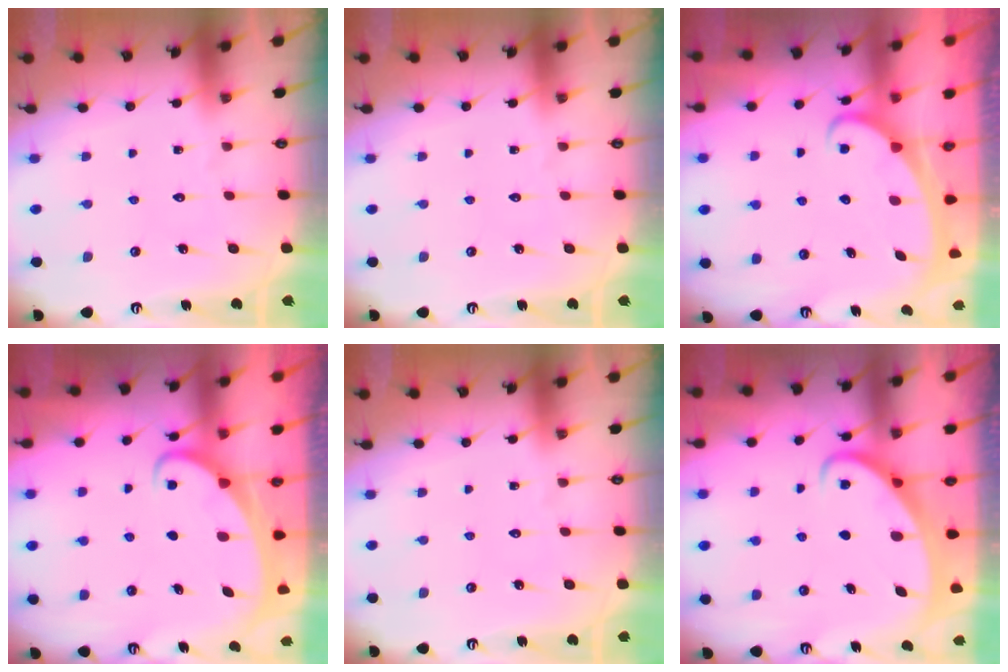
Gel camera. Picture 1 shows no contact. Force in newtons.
{"total": 0.0}
{"total": 2.3, "press": 2.3, "slide": 0.3}
{"total": 2.4, "press": 2.4, "slide": 0.3}
{"total": 0.0}
{"total": 2.5, "press": 2.5, "slide": 0.3}